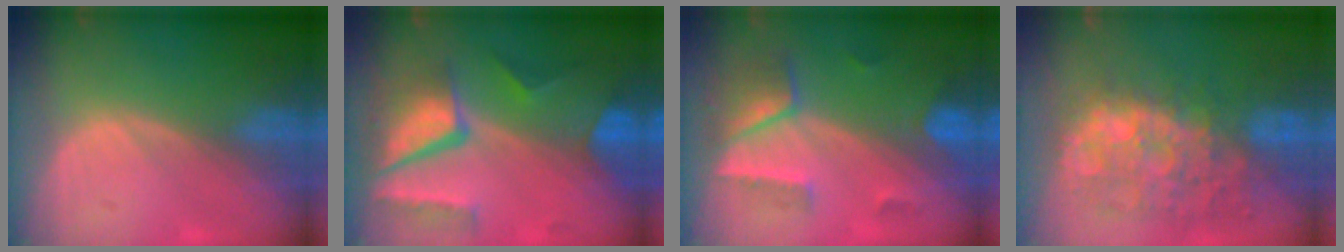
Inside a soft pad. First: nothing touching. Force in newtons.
{"total": 10.5, "press": 8.8, "slide": 5.7}
{"total": 7.2, "press": 6.3, "slide": 3.5}
{"total": 12.2, "press": 11.1, "slide": 5.1}